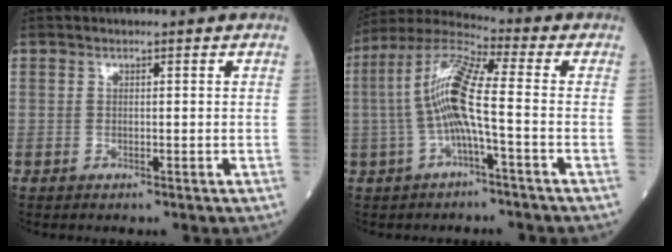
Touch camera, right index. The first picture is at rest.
{"total": 10.7, "force": [-1.2, 0.7, 10.6], "torque": [-0.220, 0.022, -0.031]}